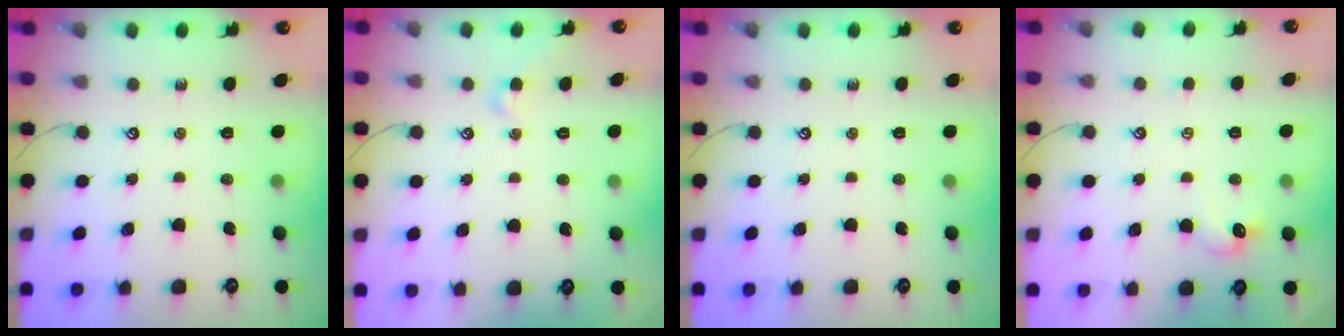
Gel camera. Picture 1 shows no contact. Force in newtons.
{"total": 1.0, "press": 1.0, "slide": 0.4}
{"total": 0.0}
{"total": 1.5, "press": 1.5, "slide": 0.4}